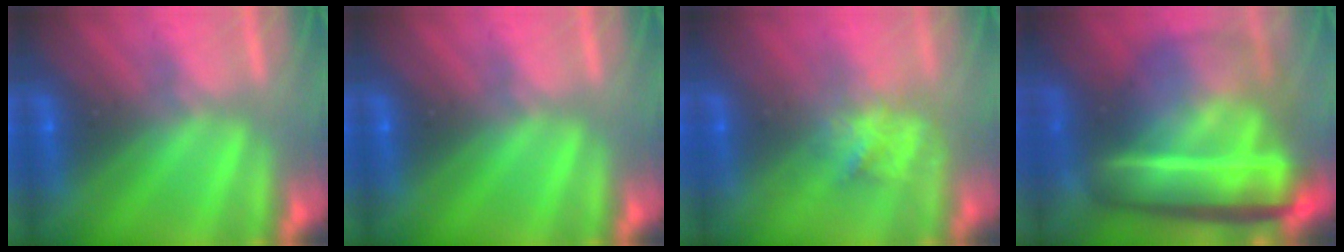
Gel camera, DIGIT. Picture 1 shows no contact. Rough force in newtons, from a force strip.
{"total": 0.0}
{"total": 2.8}
{"total": 7.5}